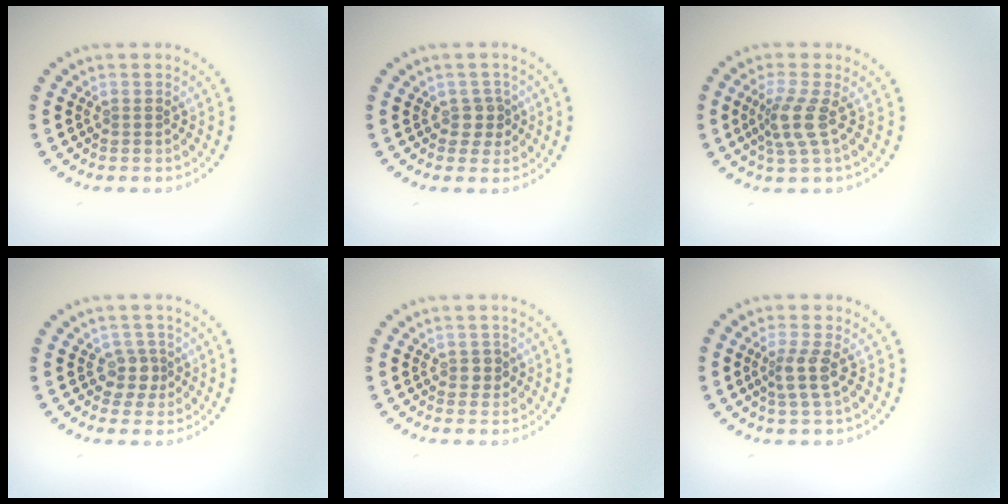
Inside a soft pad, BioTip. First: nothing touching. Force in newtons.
{"total": 1.7, "press": 1.4, "slide": 0.9}
{"total": 2.8, "press": 2.1, "slide": 1.9}
{"total": 2.1, "press": 1.6, "slide": 1.3}
{"total": 1.1, "press": 1.0, "slide": 0.3}
{"total": 2.3, "press": 1.7, "slide": 1.5}